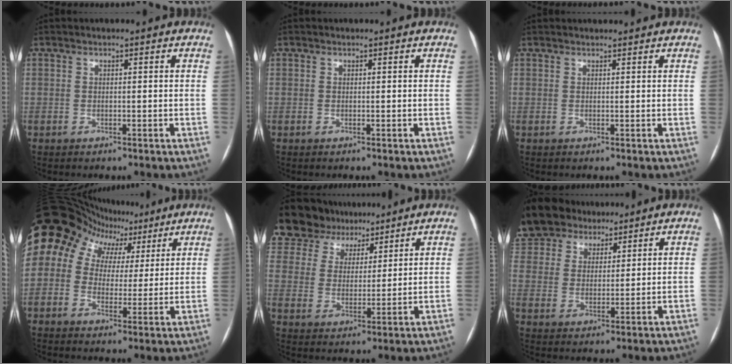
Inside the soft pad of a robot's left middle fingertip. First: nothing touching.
{"total": 0.0}
{"total": 2.3, "force": [2.1, 0.4, 0.7], "torque": [-0.009, 0.024, 0.030]}
{"total": 17.5, "force": [9.1, 13.3, 6.8], "torque": [-0.146, 0.081, 0.144]}
{"total": 16.3, "force": [13.4, 8.1, 4.7], "torque": [-0.119, 0.041, 0.238]}
{"total": 14.3, "force": [10.9, 8.2, 4.2], "torque": [-0.112, 0.047, 0.207]}